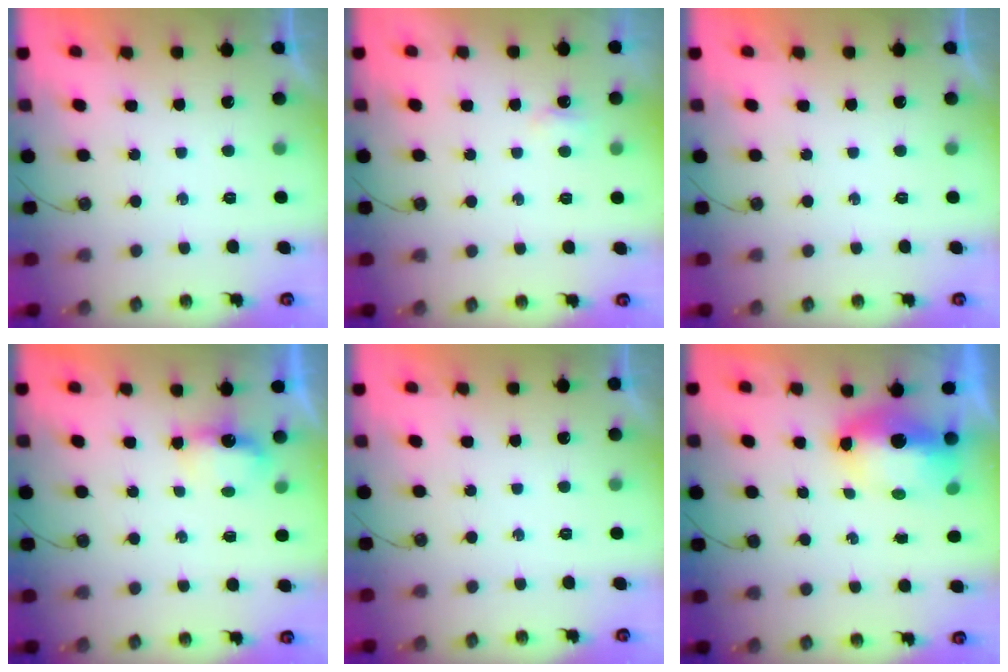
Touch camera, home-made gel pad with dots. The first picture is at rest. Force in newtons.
{"total": 2.7, "press": 2.6, "slide": 0.5}
{"total": 0.0}
{"total": 4.1, "press": 4.1, "slide": 0.7}
{"total": 0.0}
{"total": 8.4, "press": 8.3, "slide": 1.4}